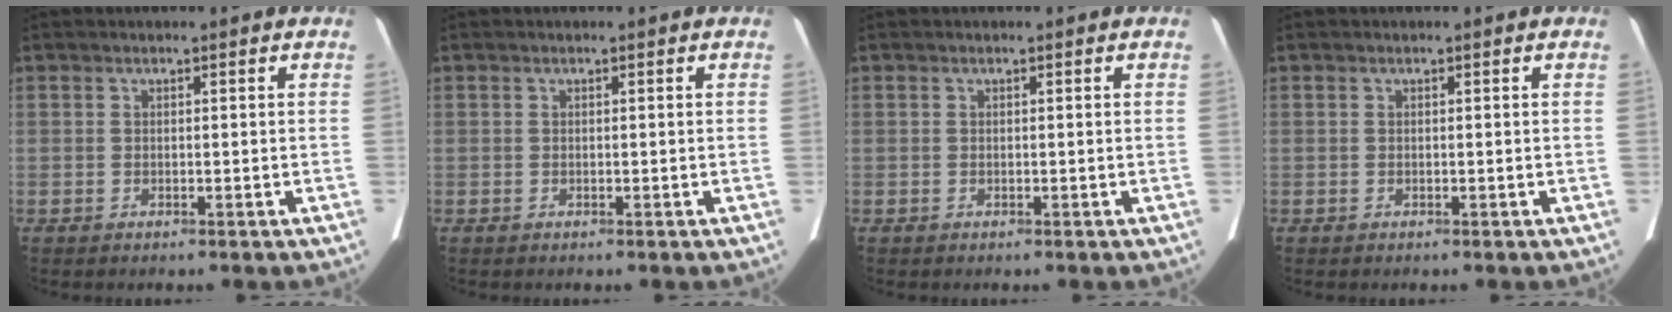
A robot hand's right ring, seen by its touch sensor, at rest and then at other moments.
{"total": 0.0}
{"total": 0.0}
{"total": 0.0}